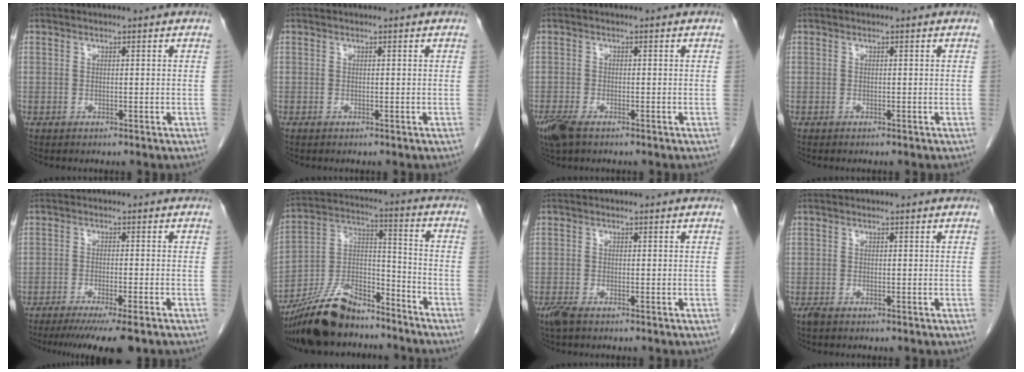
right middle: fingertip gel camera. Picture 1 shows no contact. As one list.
[{"total": 0.0}, {"total": 4.2, "force": [-2.8, 1.6, 2.7], "torque": [-0.061, -0.011, -0.049]}, {"total": 0.0}, {"total": 9.9, "force": [-7.8, 0.4, 6.1], "torque": [-0.081, -0.021, -0.117]}, {"total": 15.8, "force": [-13.4, 4.8, 6.8], "torque": [-0.127, 0.018, -0.239]}, {"total": 2.0, "force": [-1.4, 0.5, 1.3], "torque": [-0.034, -0.007, -0.028]}, {"total": 0.9, "force": [-0.7, 0.3, 0.5], "torque": [-0.016, -0.003, -0.013]}]